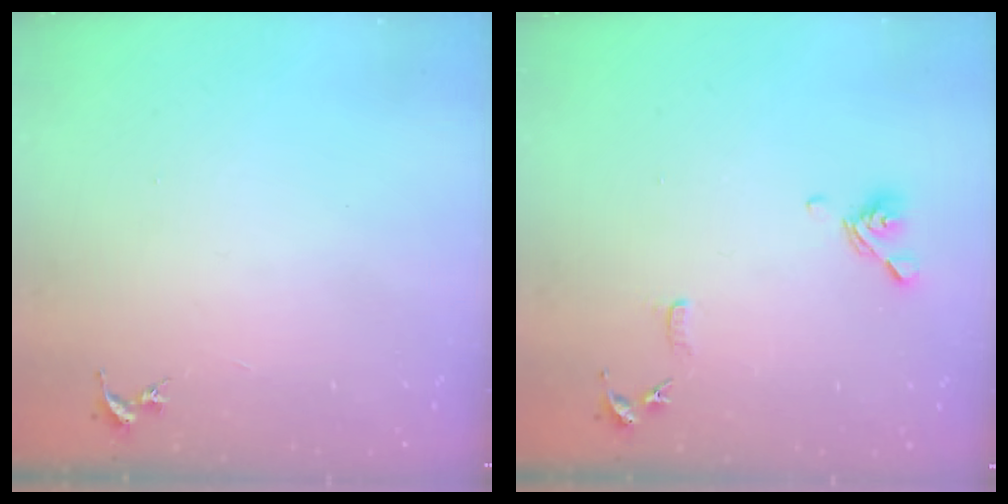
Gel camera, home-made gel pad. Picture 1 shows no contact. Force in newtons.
{"total": 10.3, "press": 10.2, "slide": 1.8}